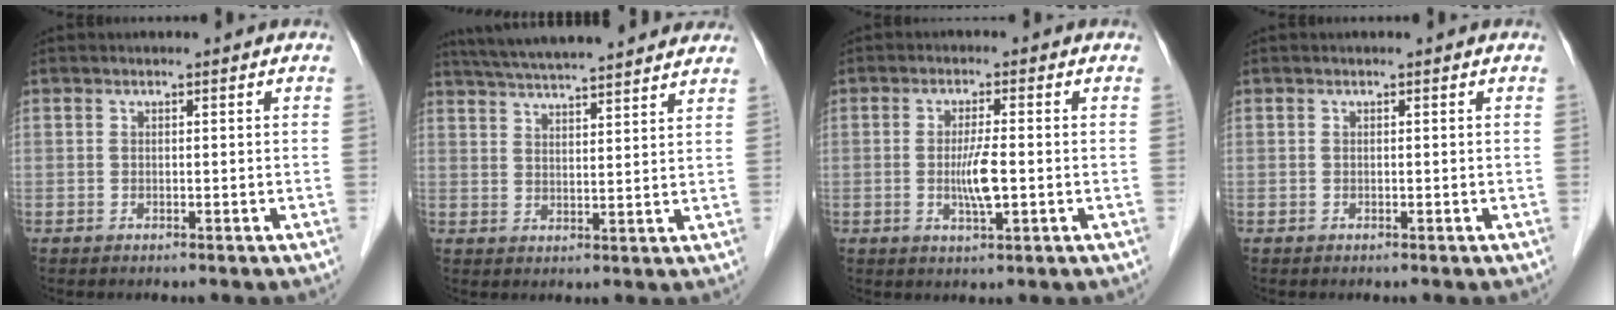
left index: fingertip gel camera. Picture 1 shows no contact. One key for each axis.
{"total": 18.6, "fx": 16.6, "fy": 1.7, "fz": 8.2, "tx": -0.137, "ty": 0.044, "tz": 0.233}
{"total": 4.4, "fx": -0.6, "fy": 0.3, "fz": 4.3, "tx": -0.088, "ty": -0.008, "tz": -0.011}
{"total": 0.0}